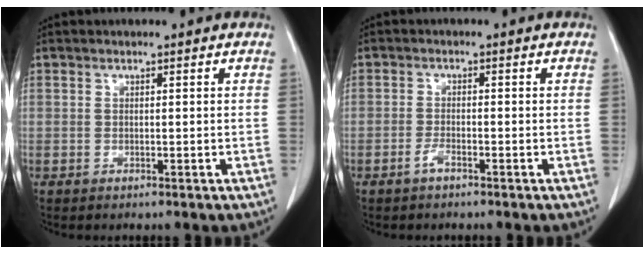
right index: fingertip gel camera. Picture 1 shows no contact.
{"total": 1.6, "force": [-1.2, 0.2, 1.1], "torque": [-0.026, -0.001, -0.021]}